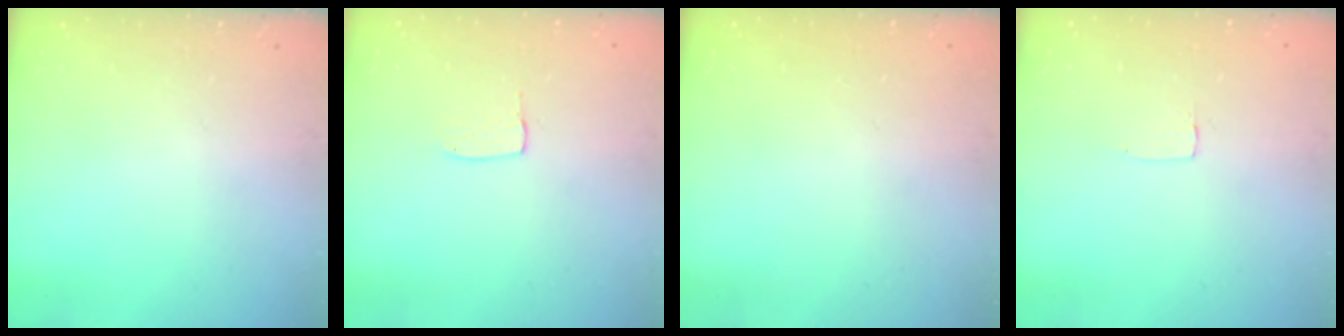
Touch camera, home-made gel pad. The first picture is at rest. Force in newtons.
{"total": 3.3, "press": 3.3, "slide": 0.1}
{"total": 0.0}
{"total": 2.6, "press": 2.6, "slide": 0.2}